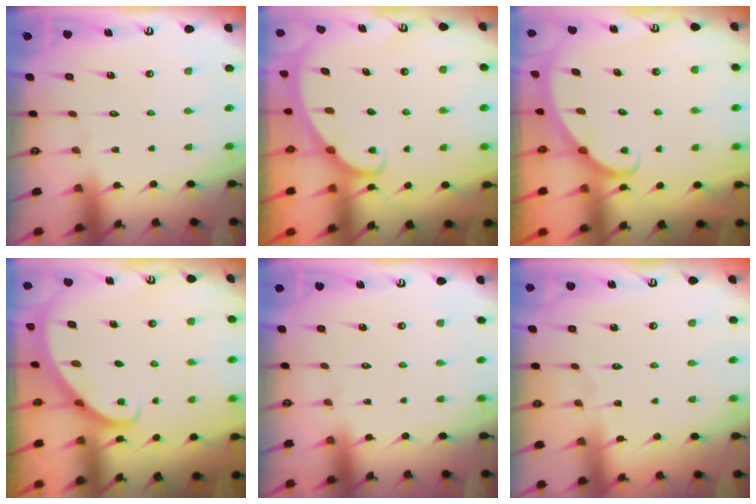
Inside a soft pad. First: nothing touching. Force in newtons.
{"total": 1.9, "press": 1.9, "slide": 0.1}
{"total": 2.4, "press": 2.3, "slide": 0.3}
{"total": 2.5, "press": 2.5, "slide": 0.3}
{"total": 0.0}
{"total": 3.4, "press": 3.4, "slide": 0.5}